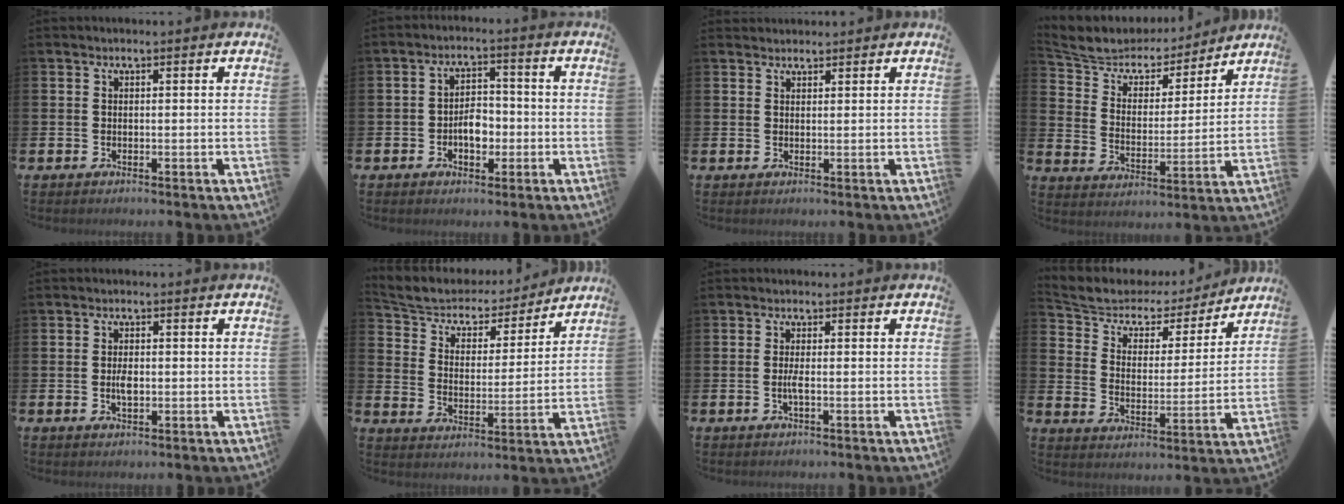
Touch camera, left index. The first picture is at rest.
{"total": 3.8, "force": [-1.1, 2.4, 2.7], "torque": [-0.037, 0.002, -0.027]}
{"total": 1.6, "force": [1.5, 0.4, -0.1], "torque": [0.015, -0.006, 0.026]}
{"total": 6.6, "force": [6.0, 2.6, 0.8], "torque": [-0.054, -0.044, 0.102]}
{"total": 2.0, "force": [-0.1, 0.9, 1.8], "torque": [-0.027, -0.002, -0.004]}
{"total": 6.1, "force": [5.6, 2.3, 0.9], "torque": [-0.051, -0.044, 0.093]}
{"total": 1.3, "force": [-0.3, 0.0, 1.3], "torque": [-0.025, -0.001, -0.006]}
{"total": 5.5, "force": [4.5, 2.9, 1.1], "torque": [-0.050, -0.032, 0.070]}